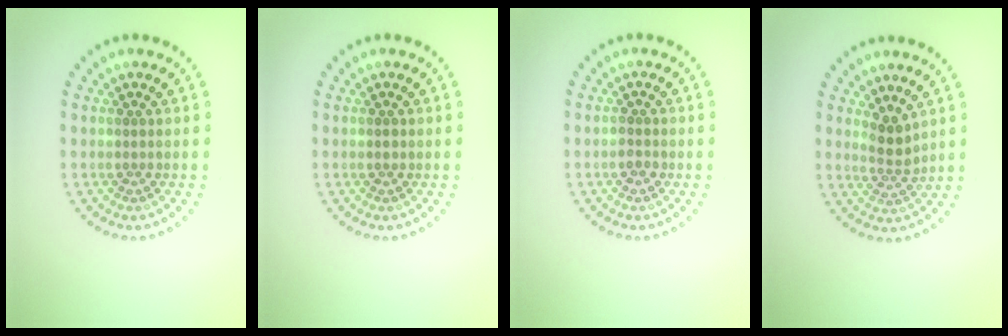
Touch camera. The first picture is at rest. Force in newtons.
{"total": 0.5, "press": 0.5, "slide": 0.2}
{"total": 0.9, "press": 0.9, "slide": 0.3}
{"total": 2.1, "press": 1.4, "slide": 1.5}